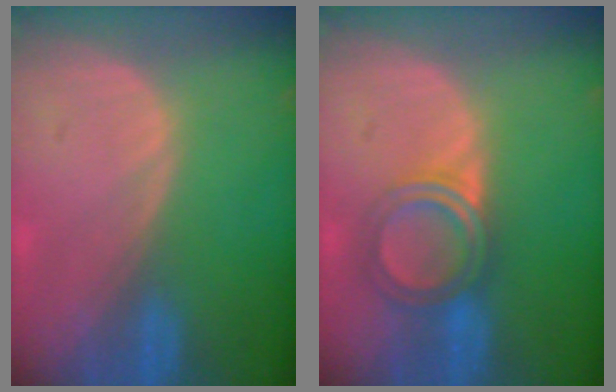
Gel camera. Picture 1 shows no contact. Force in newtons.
{"total": 5.0, "press": 5.0, "slide": 0.4}